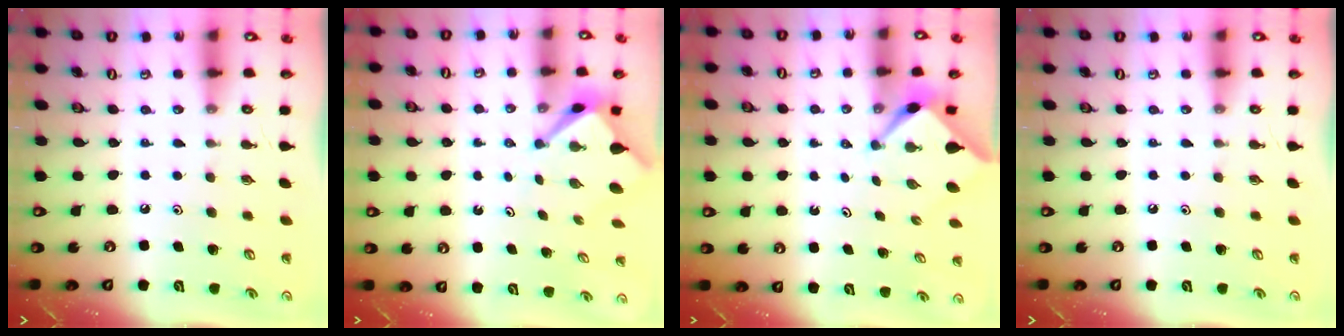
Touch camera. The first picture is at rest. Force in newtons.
{"total": 3.4, "press": 3.4, "slide": 0.3}
{"total": 2.6, "press": 2.6, "slide": 0.4}
{"total": 0.0}